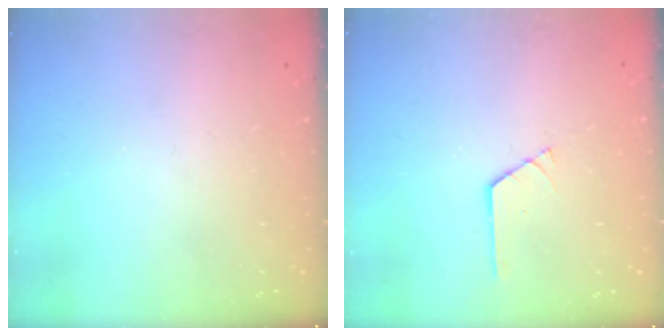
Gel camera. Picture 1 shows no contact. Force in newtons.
{"total": 1.0, "press": 1.0, "slide": 0.1}